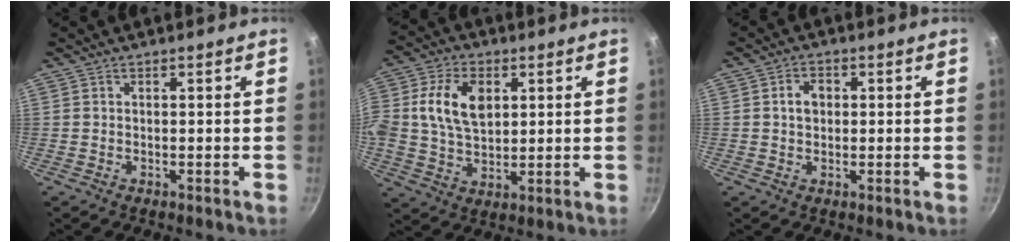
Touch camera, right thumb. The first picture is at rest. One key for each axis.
{"total": 12.0, "fx": 2.7, "fy": 8.0, "fz": 8.4, "tx": -0.142, "ty": 0.003, "tz": 0.044}
{"total": 3.5, "fx": 0.4, "fy": 2.8, "fz": 2.1, "tx": -0.019, "ty": 0.008, "tz": 0.005}